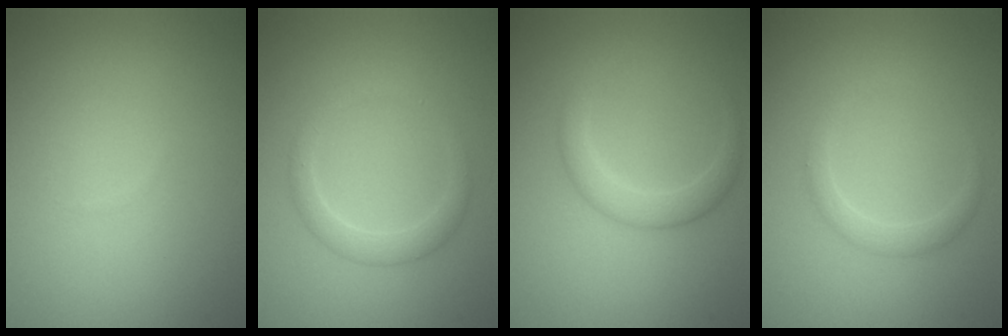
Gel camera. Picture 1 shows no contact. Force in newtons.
{"total": 1.9, "press": 1.9, "slide": 0.0}
{"total": 2.2, "press": 2.2, "slide": 0.1}
{"total": 1.5, "press": 1.5, "slide": 0.1}